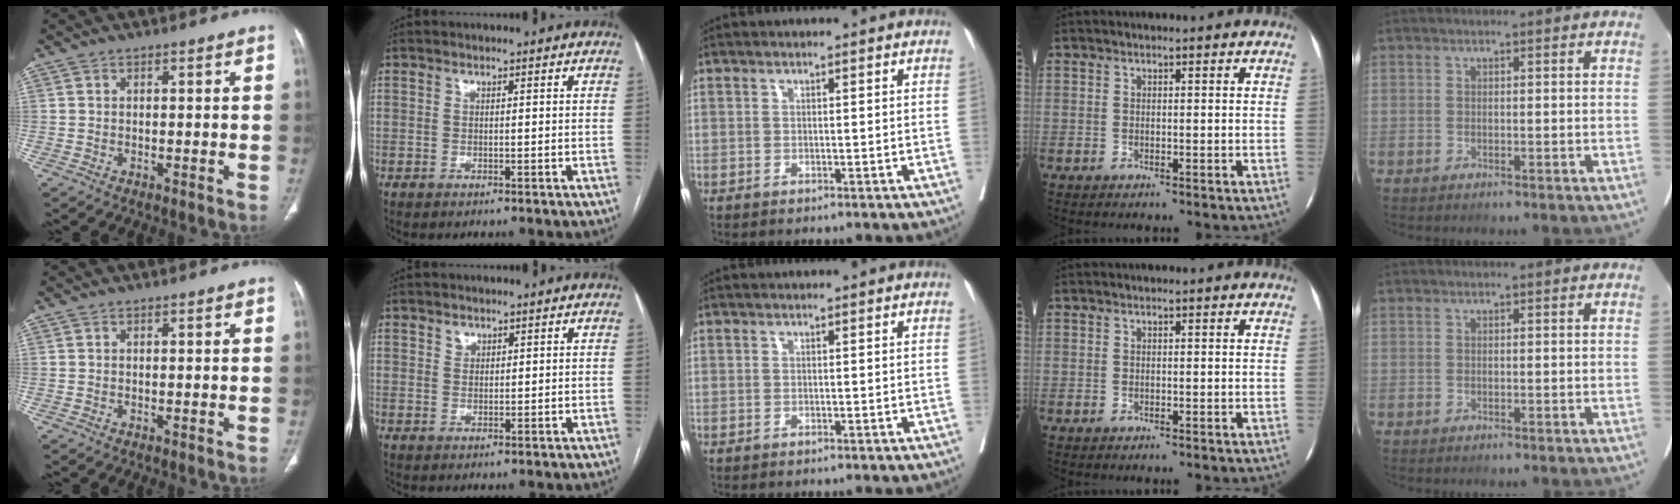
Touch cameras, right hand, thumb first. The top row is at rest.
{"index": {"total": 1.4, "force": [0.9, 1.0, 0.3], "torque": [0.000, -0.001, 0.014]}}